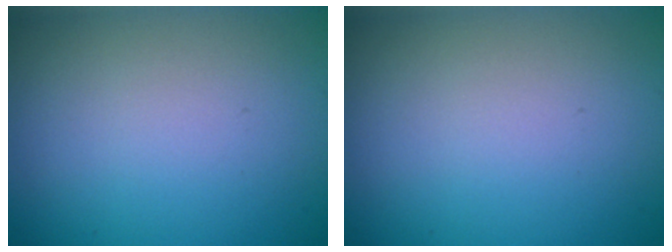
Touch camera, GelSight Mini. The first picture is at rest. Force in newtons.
{"total": 0.0}